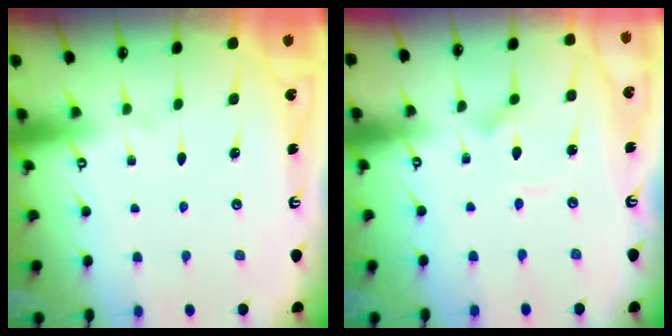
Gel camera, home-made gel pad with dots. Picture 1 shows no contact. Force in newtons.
{"total": 2.4, "press": 2.4, "slide": 0.2}